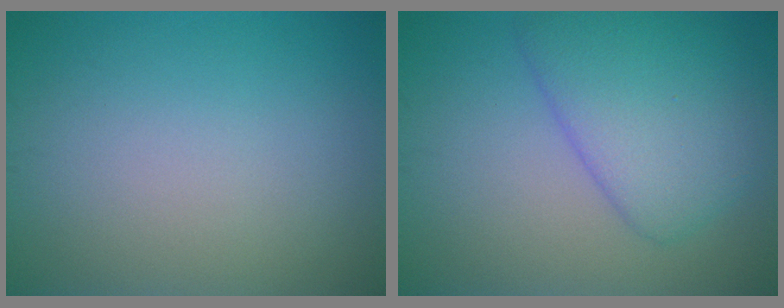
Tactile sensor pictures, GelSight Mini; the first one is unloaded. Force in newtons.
{"total": 5.8, "press": 5.8, "slide": 0.4}